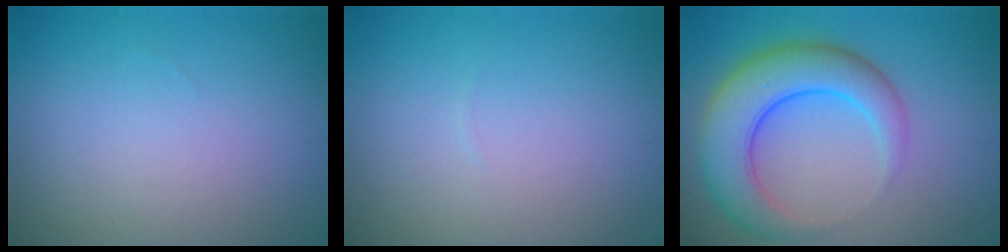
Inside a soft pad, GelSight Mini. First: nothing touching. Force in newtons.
{"total": 0.0}
{"total": 7.1, "press": 7.1, "slide": 0.2}